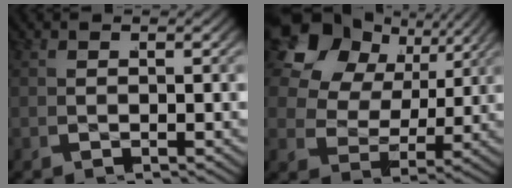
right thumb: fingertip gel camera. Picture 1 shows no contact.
{"total": 8.8, "force": [2.8, 6.3, 5.5], "torque": [-0.124, -0.012, 0.044]}